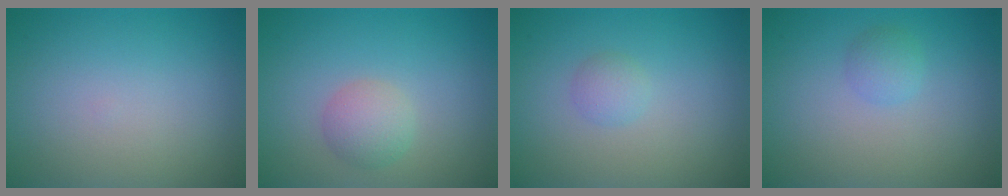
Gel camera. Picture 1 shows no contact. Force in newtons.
{"total": 2.3, "press": 2.3, "slide": 0.1}
{"total": 1.3, "press": 1.3, "slide": 0.1}
{"total": 1.3, "press": 1.3, "slide": 0.0}